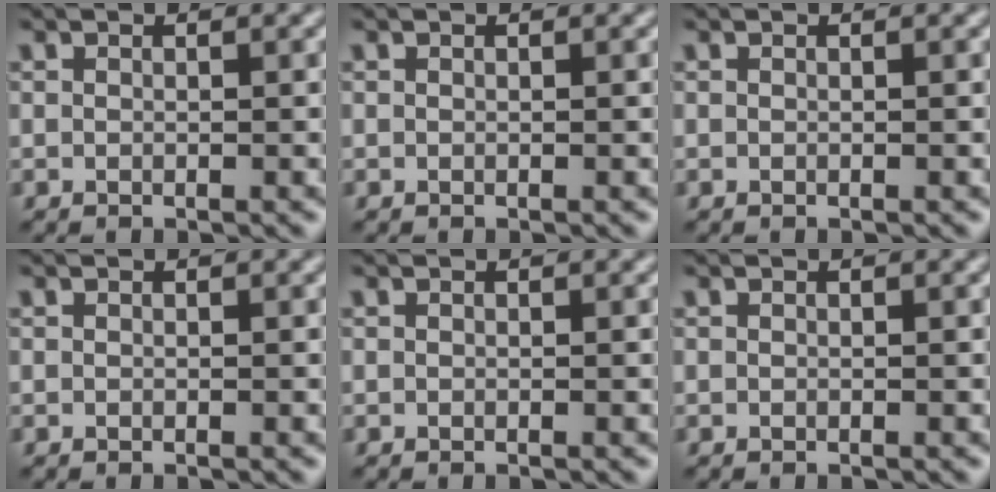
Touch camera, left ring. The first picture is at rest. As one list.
[{"total": 0.0}, {"total": 0.0}, {"total": 0.0}, {"total": 0.0}, {"total": 0.0}]